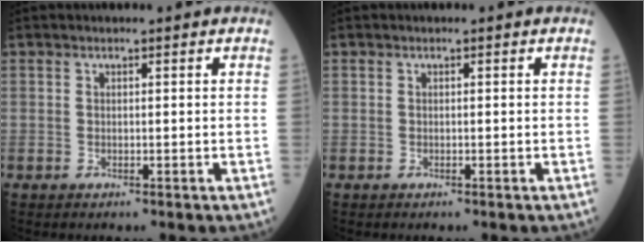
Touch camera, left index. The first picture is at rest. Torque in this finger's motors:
{"motor_torque": [0.00, 0.00, 0.00, 0.00]}